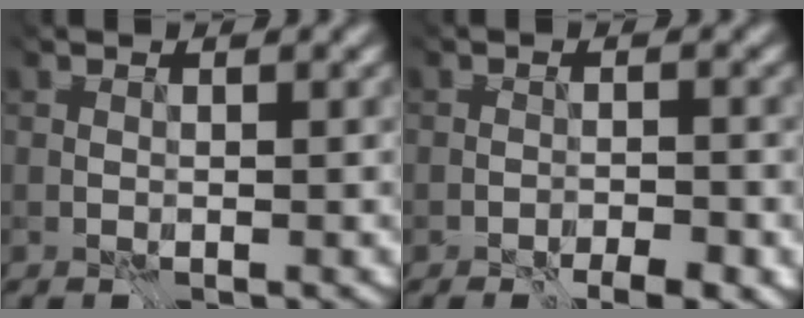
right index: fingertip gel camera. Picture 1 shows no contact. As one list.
[{"total": 3.8, "force": [-3.7, -0.2, 0.5], "torque": [0.010, -0.008, -0.058]}]